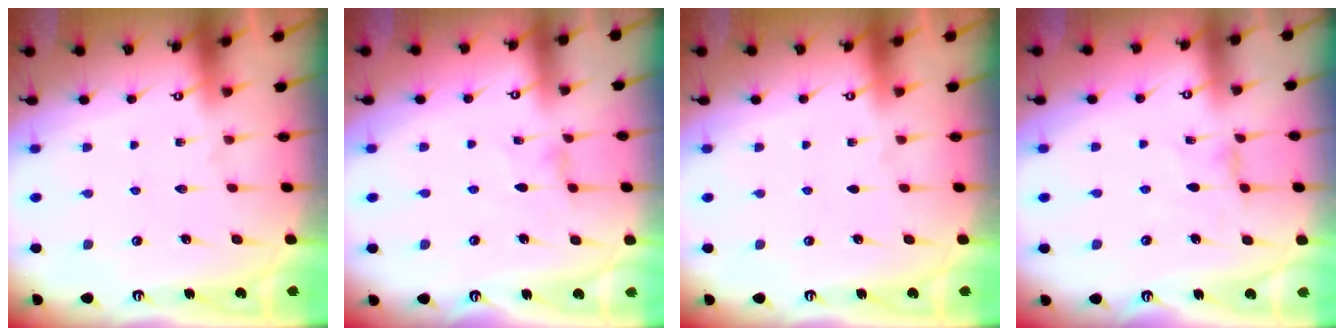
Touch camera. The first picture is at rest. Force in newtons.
{"total": 1.5, "press": 1.5, "slide": 0.3}
{"total": 0.0}
{"total": 1.8, "press": 1.7, "slide": 0.4}